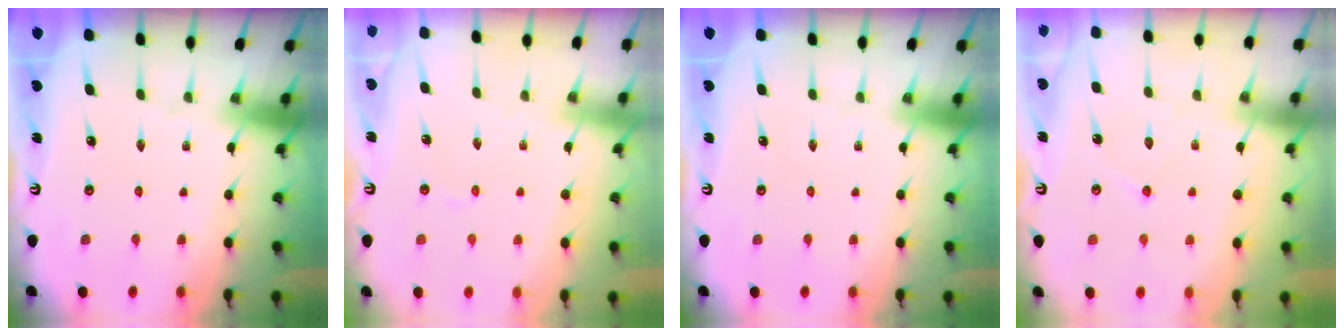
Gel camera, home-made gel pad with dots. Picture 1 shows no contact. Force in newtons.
{"total": 2.0, "press": 2.0, "slide": 0.3}
{"total": 0.0}
{"total": 3.9, "press": 3.9, "slide": 0.2}